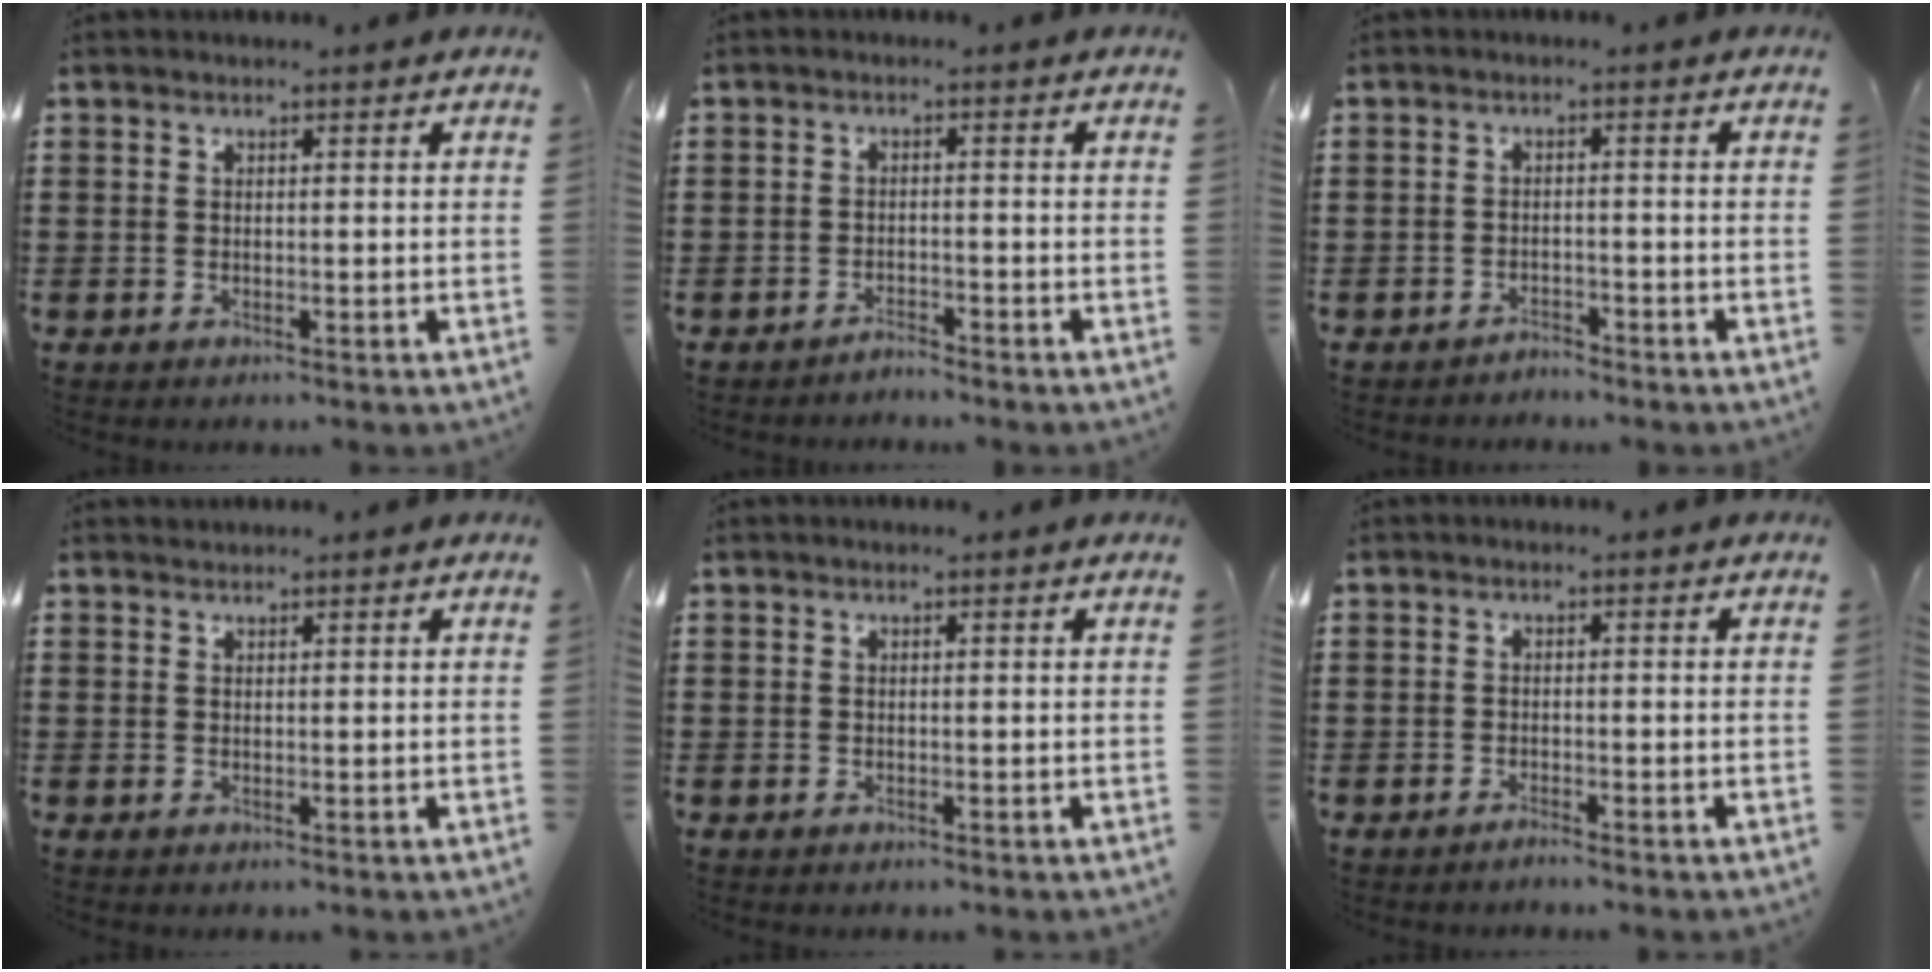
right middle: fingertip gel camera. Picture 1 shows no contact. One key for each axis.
{"total": 1.8, "fx": -1.8, "fy": 0.0, "fz": 0.1, "tx": -0.010, "ty": 0.001, "tz": -0.035}
{"total": 1.9, "fx": -1.9, "fy": 0.1, "fz": 0.0, "tx": -0.008, "ty": -0.001, "tz": -0.039}
{"total": 0.6, "fx": 0.6, "fy": 0.1, "fz": -0.2, "tx": 0.003, "ty": 0.002, "tz": 0.011}
{"total": 0.0}
{"total": 0.9, "fx": -0.9, "fy": -0.2, "fz": 0.4, "tx": -0.010, "ty": -0.006, "tz": -0.015}